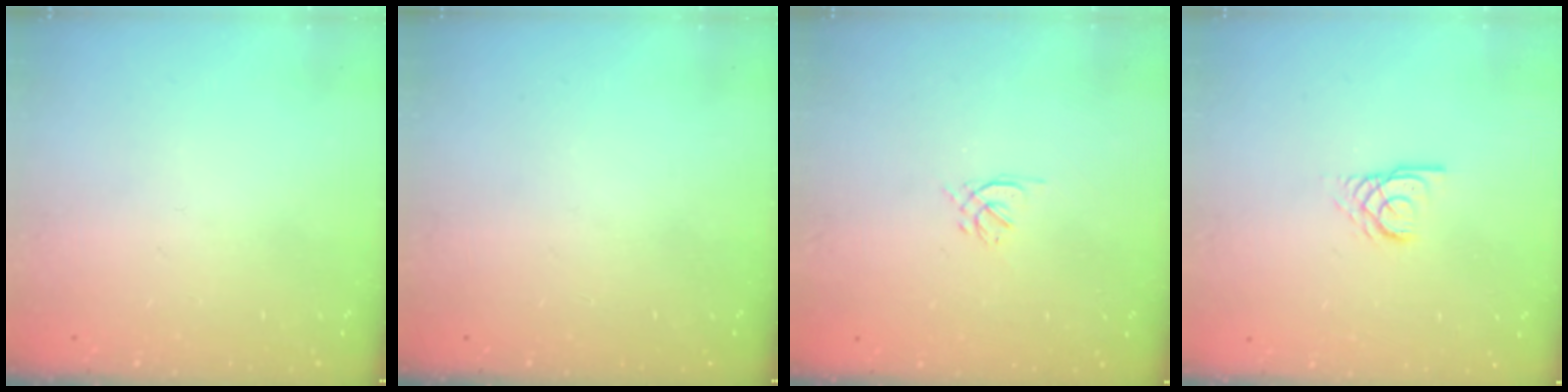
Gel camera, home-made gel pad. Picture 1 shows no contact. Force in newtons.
{"total": 0.0}
{"total": 1.6, "press": 1.5, "slide": 0.5}
{"total": 2.8, "press": 2.8, "slide": 0.1}